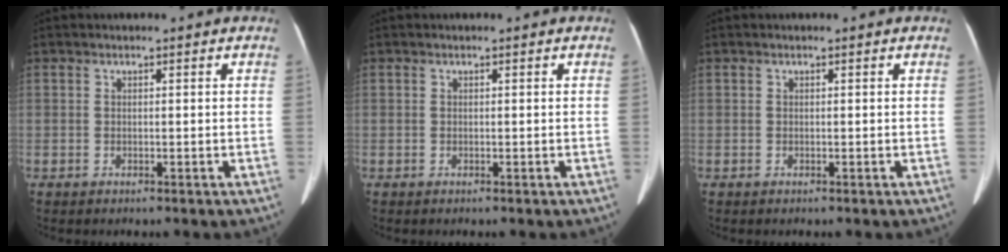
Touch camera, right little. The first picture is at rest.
{"total": 0.0}
{"total": 0.0}